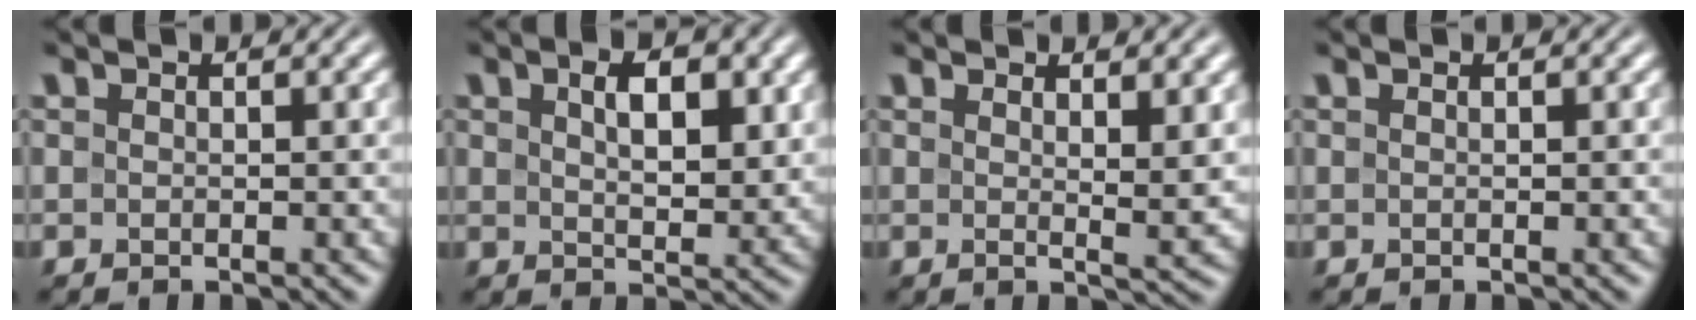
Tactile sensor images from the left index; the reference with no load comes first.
{"total": 4.3, "force": [1.5, 2.2, 3.3], "torque": [-0.057, -0.002, 0.028]}
{"total": 3.6, "force": [1.3, 0.8, 3.3], "torque": [-0.043, -0.009, 0.020]}
{"total": 0.6, "force": [0.2, 0.2, 0.5], "torque": [-0.007, 0.003, -0.002]}